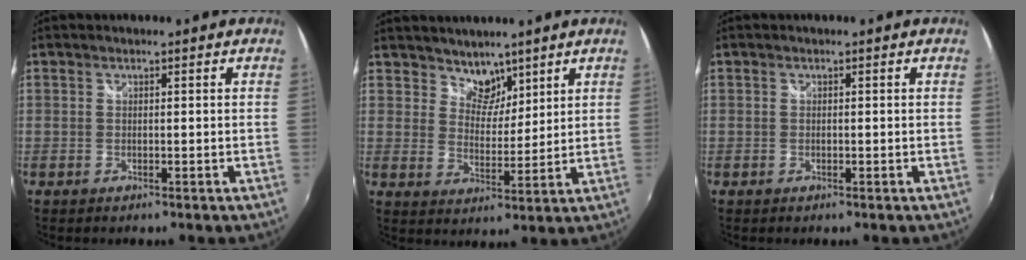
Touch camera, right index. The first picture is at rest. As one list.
[{"total": 5.4, "force": [4.3, 3.0, 1.1], "torque": [-0.004, 0.001, 0.077]}, {"total": 0.0}]